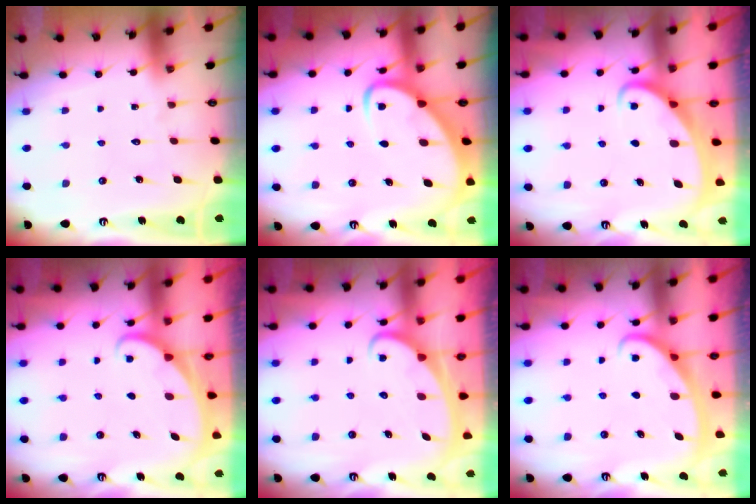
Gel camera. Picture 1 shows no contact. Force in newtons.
{"total": 6.0, "press": 6.0, "slide": 0.6}
{"total": 2.2, "press": 2.2, "slide": 0.4}
{"total": 1.5, "press": 1.5, "slide": 0.1}
{"total": 2.6, "press": 2.6, "slide": 0.3}
{"total": 2.8, "press": 2.8, "slide": 0.4}